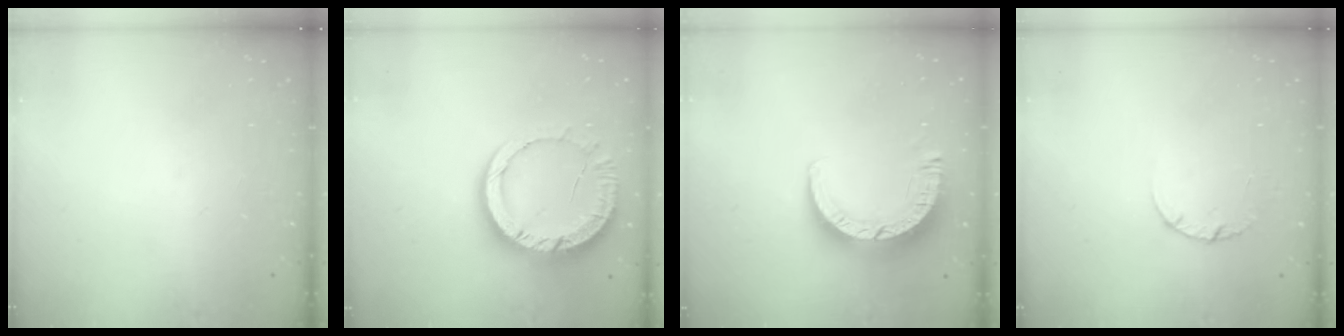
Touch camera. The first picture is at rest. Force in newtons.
{"total": 12.7, "press": 12.6, "slide": 1.4}
{"total": 9.1, "press": 9.1, "slide": 1.1}
{"total": 2.5, "press": 2.5, "slide": 0.3}